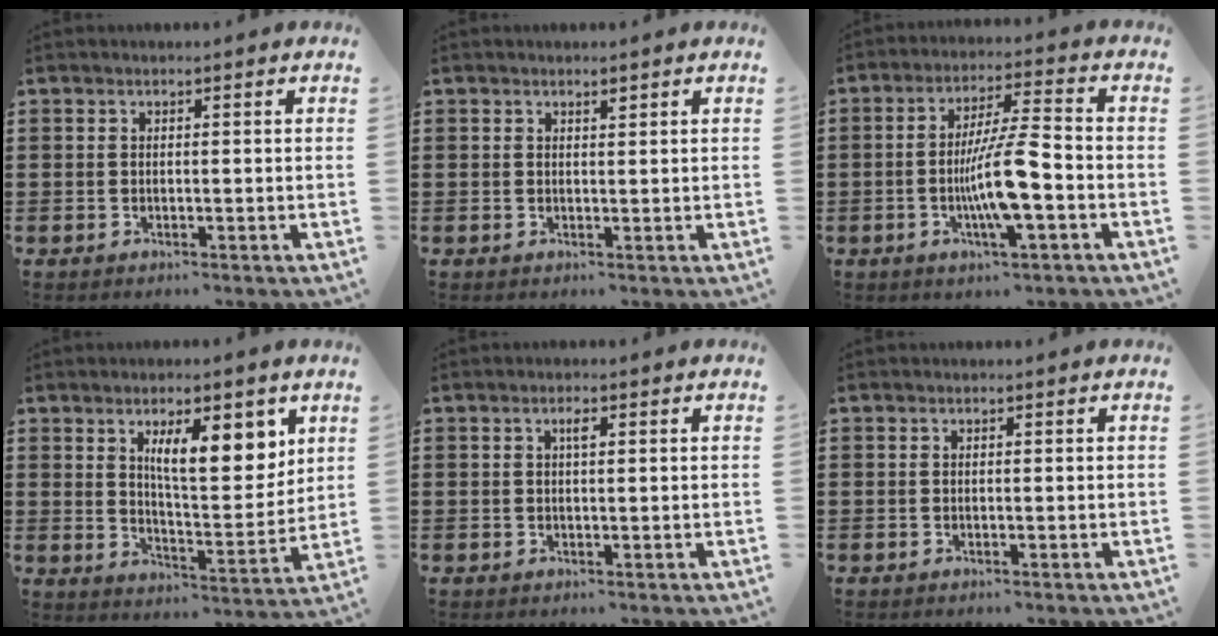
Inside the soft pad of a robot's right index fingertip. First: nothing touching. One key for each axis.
{"total": 1.0, "fx": 0.8, "fy": 0.3, "fz": 0.4, "tx": -0.009, "ty": 0.001, "tz": 0.016}
{"total": 11.2, "fx": -2.2, "fy": 3.3, "fz": 10.5, "tx": -0.178, "ty": -0.003, "tz": -0.043}
{"total": 10.2, "fx": 4.6, "fy": 3.5, "fz": 8.3, "tx": -0.130, "ty": -0.007, "tz": 0.073}
{"total": 1.5, "fx": 0.5, "fy": 0.4, "fz": 1.4, "tx": -0.029, "ty": 0.005, "tz": 0.008}
{"total": 0.0}